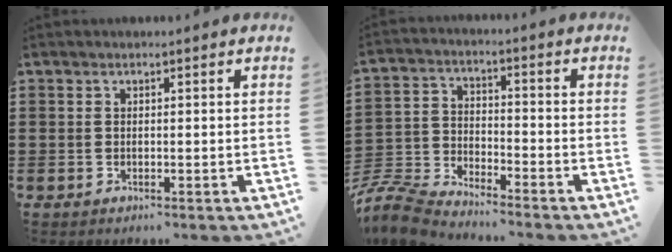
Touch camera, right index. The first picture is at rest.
{"total": 7.5, "force": [-7.4, 0.7, 1.3], "torque": [-0.054, -0.003, -0.154]}